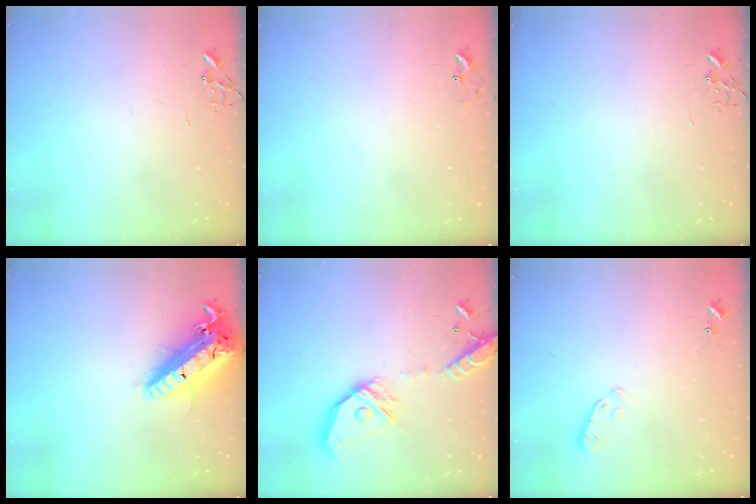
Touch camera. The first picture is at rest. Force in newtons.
{"total": 5.8, "press": 5.8, "slide": 0.6}
{"total": 0.0}
{"total": 22.5, "press": 21.9, "slide": 5.2}
{"total": 17.7, "press": 17.4, "slide": 3.0}
{"total": 3.7, "press": 3.6, "slide": 0.7}